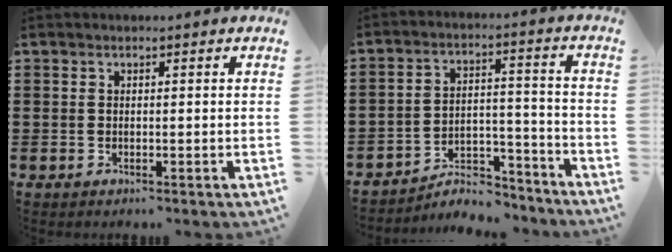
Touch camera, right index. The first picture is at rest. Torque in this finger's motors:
{"motor_torque": [0.66, -0.95, -0.16, -0.21]}